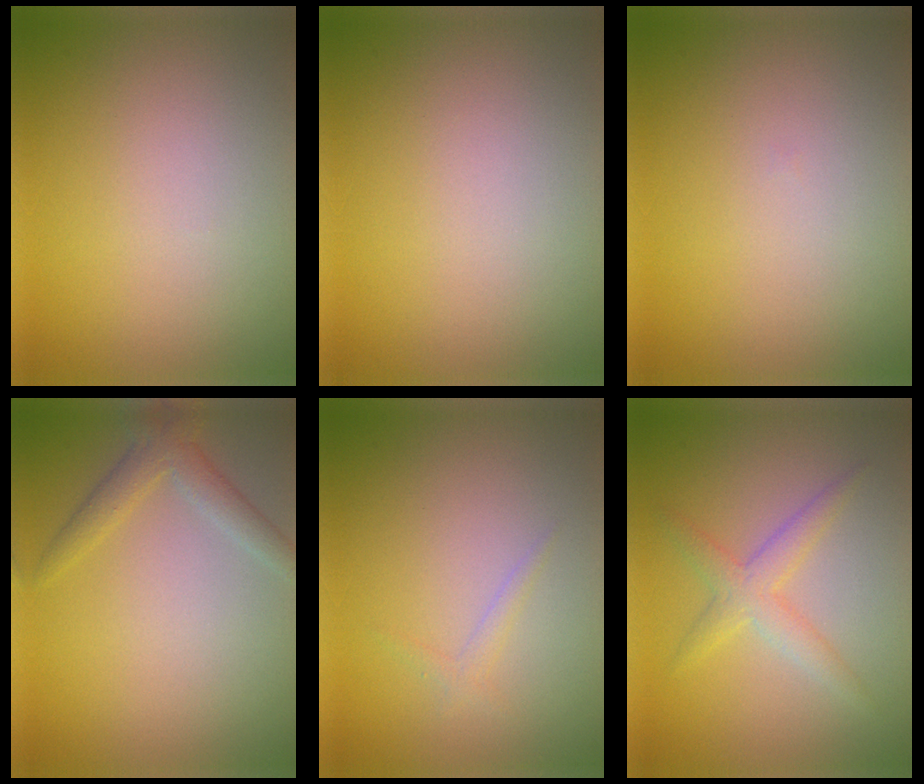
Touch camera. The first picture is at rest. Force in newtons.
{"total": 0.0}
{"total": 0.0}
{"total": 2.3, "press": 2.3, "slide": 0.2}
{"total": 0.9, "press": 0.9, "slide": 0.0}
{"total": 2.6, "press": 2.6, "slide": 0.0}